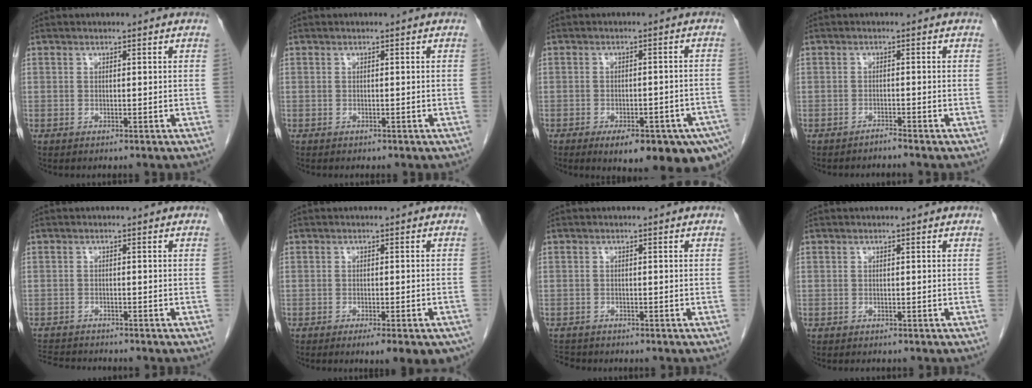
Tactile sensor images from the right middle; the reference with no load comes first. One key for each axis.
{"total": 1.0, "fx": -0.7, "fy": 0.5, "fz": 0.4, "tx": -0.011, "ty": 0.000, "tz": -0.006}
{"total": 16.0, "fx": -10.1, "fy": 5.1, "fz": 11.3, "tx": -0.102, "ty": -0.003, "tz": -0.122}
{"total": 1.1, "fx": -1.0, "fy": -0.4, "fz": -0.1, "tx": 0.006, "ty": -0.002, "tz": -0.017}
{"total": 7.3, "fx": -6.9, "fy": 1.2, "fz": 2.0, "tx": -0.033, "ty": -0.004, "tz": -0.107}
{"total": 9.3, "fx": -6.7, "fy": 1.9, "fz": 6.2, "tx": -0.054, "ty": -0.005, "tz": -0.086}
{"total": 3.7, "fx": -3.4, "fy": 1.3, "fz": 0.7, "tx": -0.012, "ty": -0.008, "tz": -0.054}
{"total": 1.6, "fx": -1.4, "fy": 0.6, "fz": 0.5, "tx": -0.009, "ty": -0.003, "tz": -0.017}